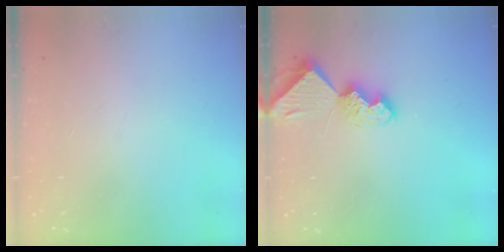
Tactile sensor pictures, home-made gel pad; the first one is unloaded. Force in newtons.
{"total": 7.7, "press": 7.6, "slide": 0.9}